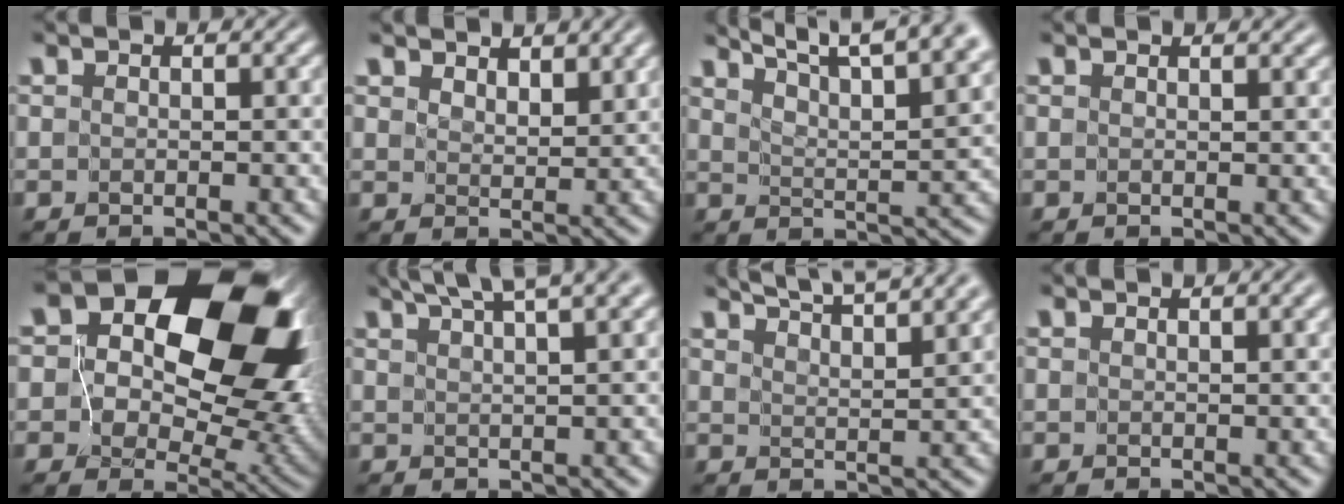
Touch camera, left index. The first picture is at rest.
{"total": 3.7, "force": [3.3, 1.0, 1.1], "torque": [-0.017, -0.005, 0.055]}
{"total": 12.4, "force": [9.9, 3.2, 6.8], "torque": [-0.082, 0.025, 0.103]}
{"total": 1.1, "force": [1.0, 0.1, 0.5], "torque": [-0.007, -0.004, 0.008]}
{"total": 19.1, "force": [6.3, 12.7, 12.8], "torque": [-0.165, 0.029, 0.095]}
{"total": 7.5, "force": [5.8, 1.6, 4.5], "torque": [-0.043, 0.034, 0.053]}
{"total": 8.6, "force": [7.2, 1.8, 4.3], "torque": [-0.034, 0.027, 0.067]}
{"total": 2.3, "force": [1.6, 0.5, 1.6], "torque": [-0.015, -0.002, 0.014]}